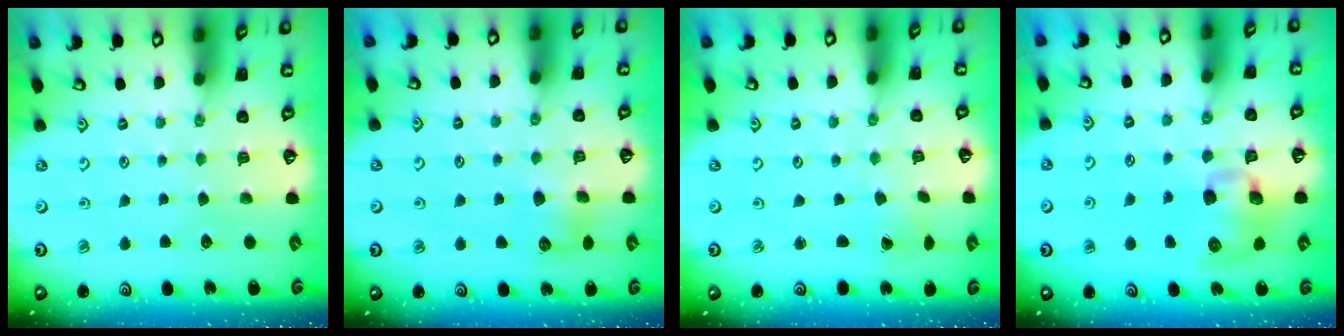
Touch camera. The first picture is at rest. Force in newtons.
{"total": 6.7, "press": 6.7, "slide": 0.9}
{"total": 0.6, "press": 0.6, "slide": 0.0}
{"total": 10.7, "press": 10.6, "slide": 1.7}